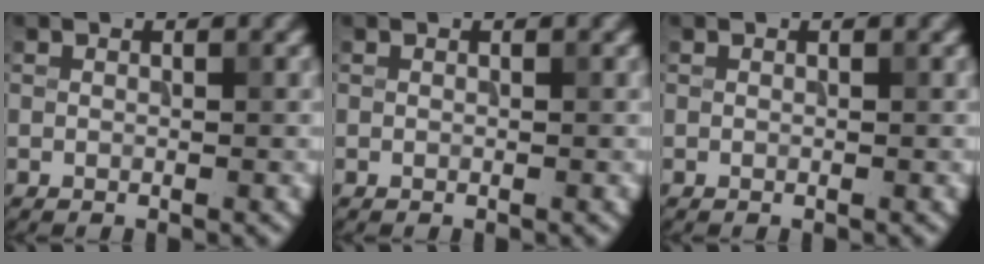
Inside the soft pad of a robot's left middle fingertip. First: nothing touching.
{"total": 0.0}
{"total": 0.0}